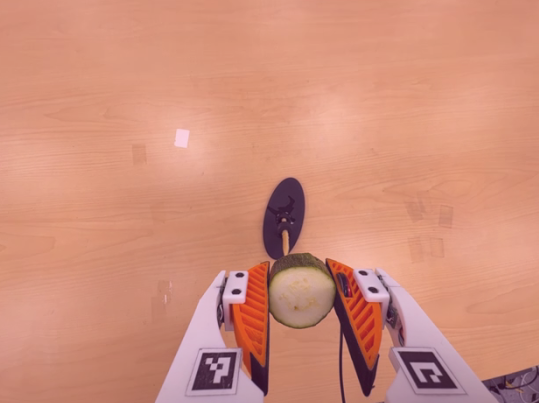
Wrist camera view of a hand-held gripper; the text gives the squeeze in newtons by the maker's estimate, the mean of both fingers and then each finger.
{"total": 9.2, "left": 8.1, "right": 10.3}